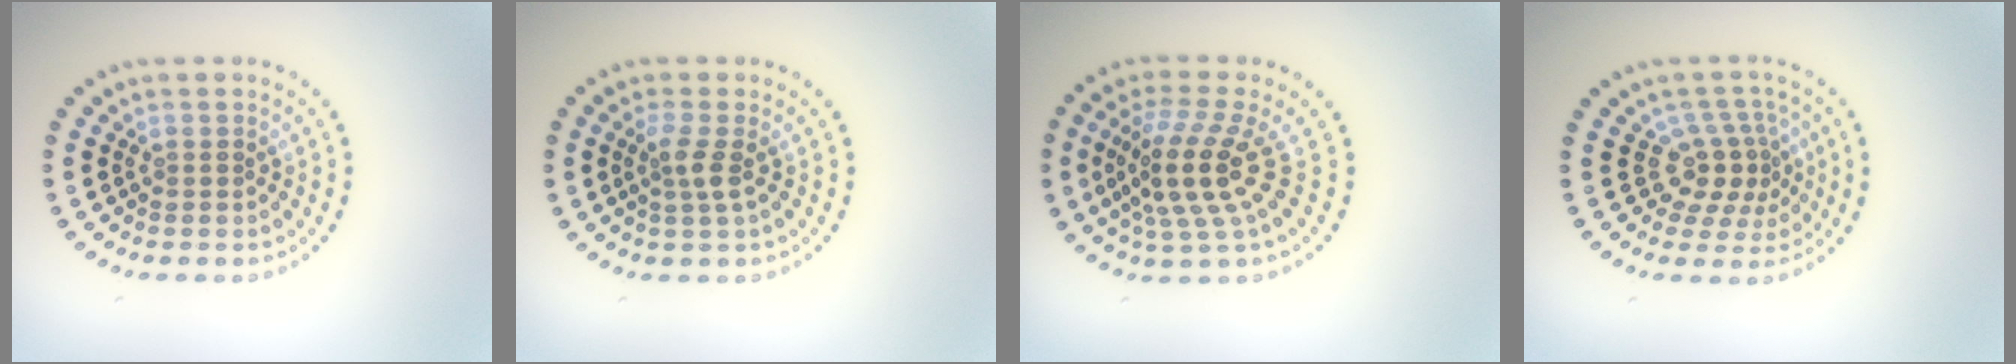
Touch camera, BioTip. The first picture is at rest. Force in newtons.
{"total": 1.9, "press": 1.4, "slide": 1.2}
{"total": 4.7, "press": 3.7, "slide": 2.9}
{"total": 3.4, "press": 2.5, "slide": 2.4}